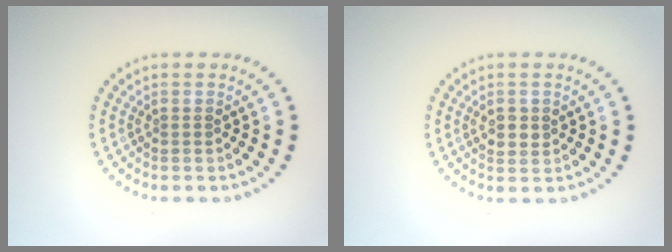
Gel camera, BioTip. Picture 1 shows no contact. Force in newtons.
{"total": 1.6, "press": 1.6, "slide": 0.3}